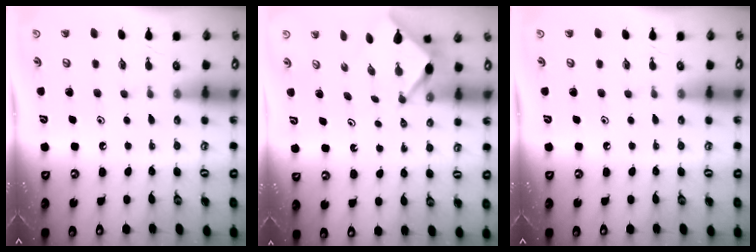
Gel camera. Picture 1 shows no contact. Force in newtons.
{"total": 2.9, "press": 2.9, "slide": 0.3}
{"total": 0.0}